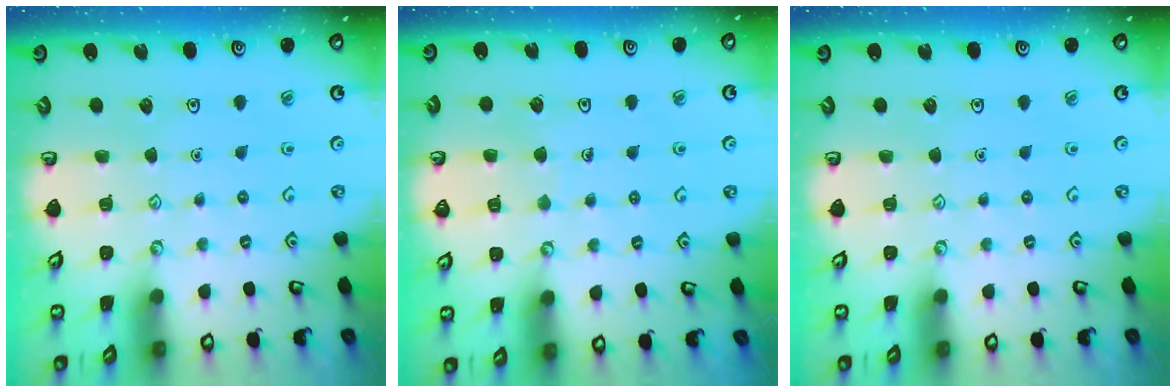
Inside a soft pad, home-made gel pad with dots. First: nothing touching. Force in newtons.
{"total": 4.4, "press": 4.4, "slide": 0.4}
{"total": 0.0}